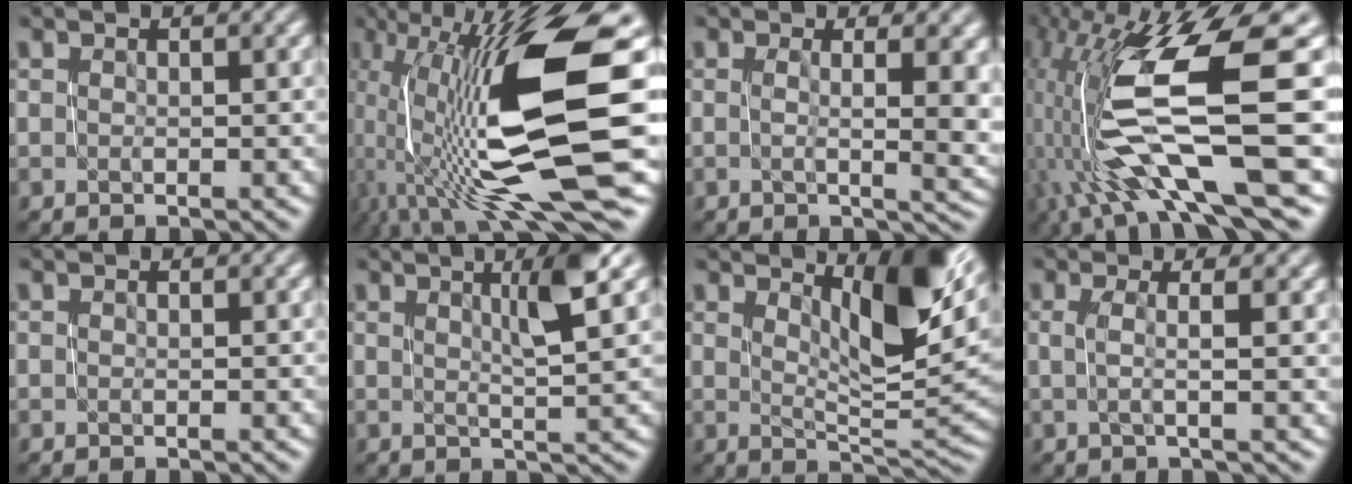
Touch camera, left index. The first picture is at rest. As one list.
[{"total": 15.5, "force": [-1.2, 4.9, 14.6], "torque": [-0.287, 0.003, -0.016]}, {"total": 6.6, "force": [0.6, 2.6, 6.1], "torque": [-0.064, -0.005, 0.008]}, {"total": 13.3, "force": [-1.3, 4.2, 12.6], "torque": [-0.264, -0.004, -0.011]}, {"total": 0.0}, {"total": 5.1, "force": [2.0, 0.5, 4.6], "torque": [-0.065, 0.003, 0.037]}, {"total": 8.7, "force": [4.2, 2.0, 7.3], "torque": [-0.108, -0.004, 0.080]}, {"total": 2.3, "force": [0.1, 0.6, 2.2], "torque": [-0.040, -0.001, 0.002]}]